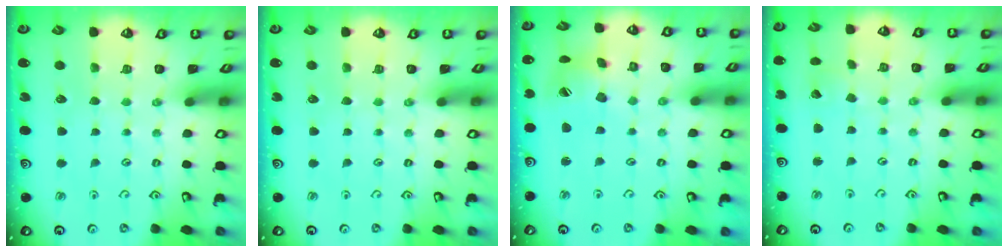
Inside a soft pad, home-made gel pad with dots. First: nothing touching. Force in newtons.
{"total": 0.0}
{"total": 11.4, "press": 11.3, "slide": 1.0}
{"total": 2.7, "press": 2.7, "slide": 0.2}